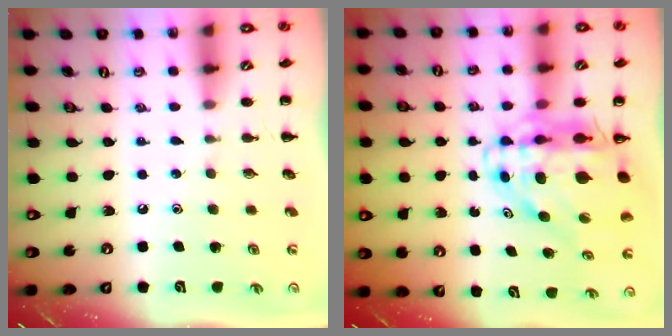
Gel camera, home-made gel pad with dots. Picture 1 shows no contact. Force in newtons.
{"total": 10.7, "press": 10.2, "slide": 3.4}